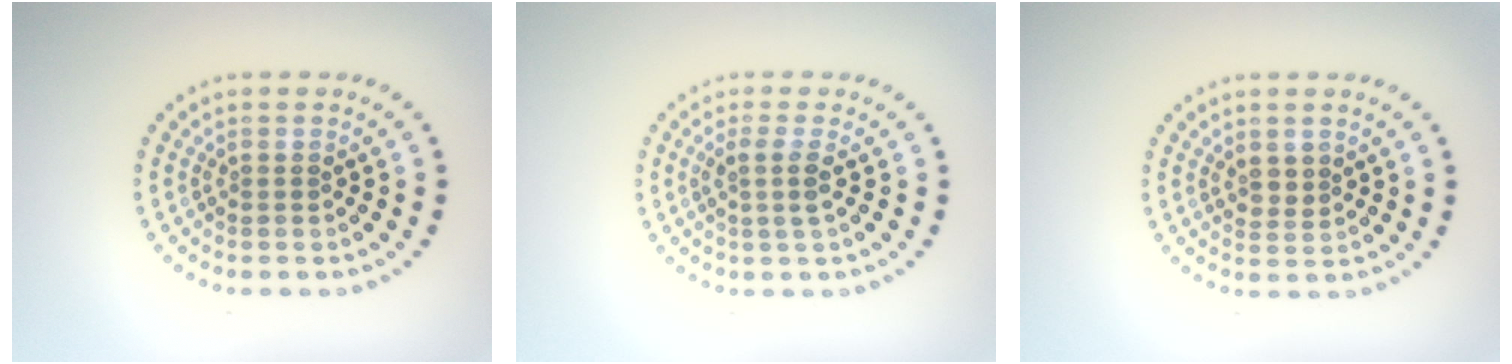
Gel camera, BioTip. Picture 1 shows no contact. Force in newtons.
{"total": 1.8, "press": 1.4, "slide": 1.1}
{"total": 1.5, "press": 1.4, "slide": 0.5}